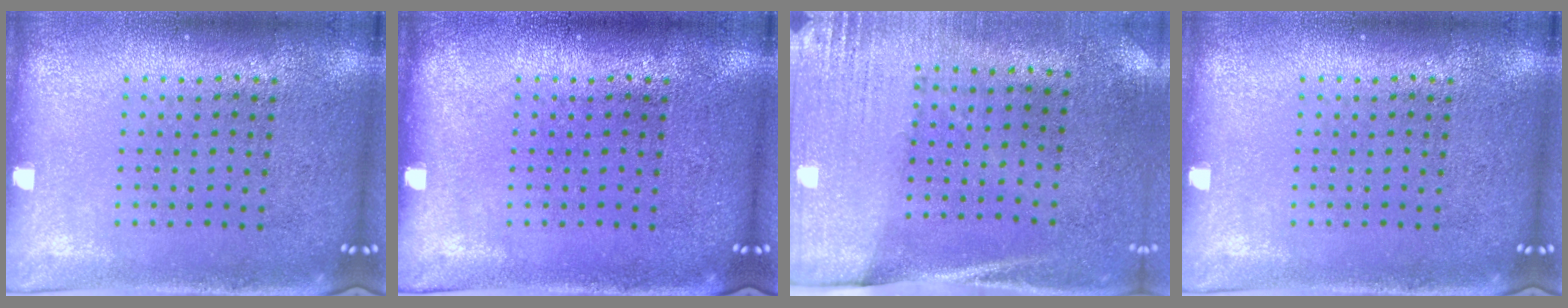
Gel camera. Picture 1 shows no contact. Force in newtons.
{"total": 0.0}
{"total": 2.7, "press": 2.3, "slide": 1.4}
{"total": 0.0}